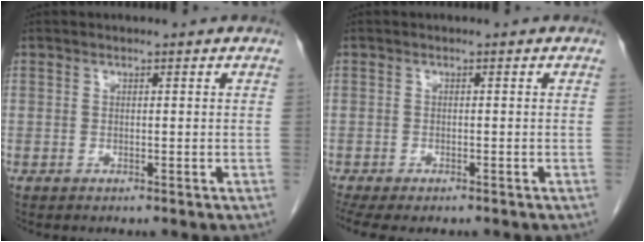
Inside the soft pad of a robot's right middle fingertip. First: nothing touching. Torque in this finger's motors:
{"motor_torque": [0.61, -0.43, 0.15, 0.10]}